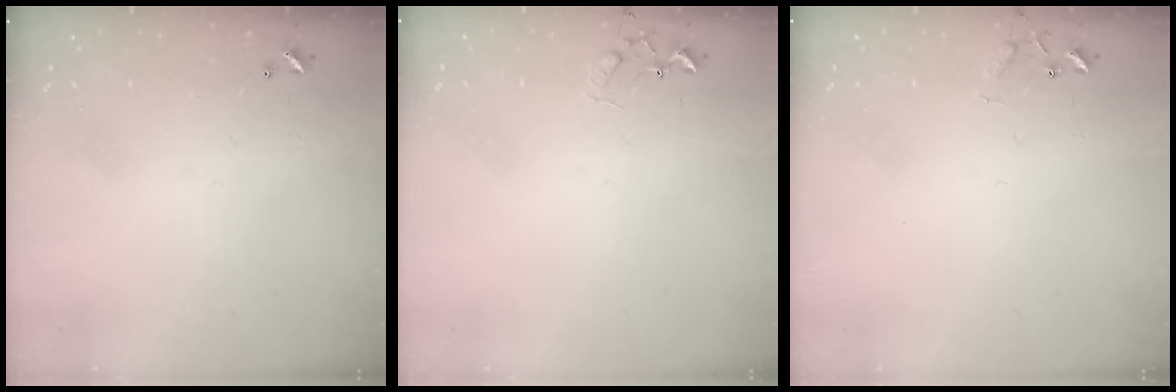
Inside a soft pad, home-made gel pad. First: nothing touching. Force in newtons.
{"total": 6.2, "press": 6.2, "slide": 0.4}
{"total": 5.8, "press": 5.8, "slide": 0.5}